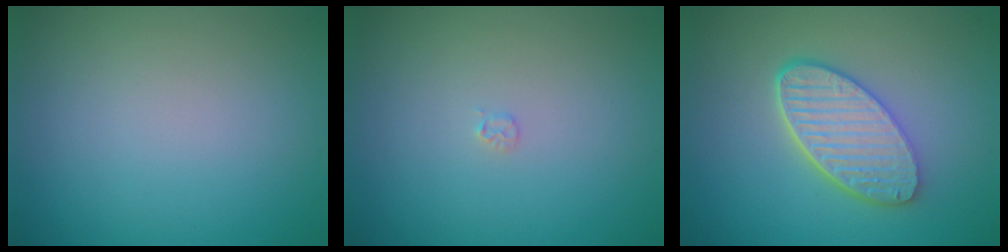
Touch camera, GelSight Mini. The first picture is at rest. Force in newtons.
{"total": 0.5, "press": 0.5, "slide": 0.1}
{"total": 5.6, "press": 4.4, "slide": 3.4}